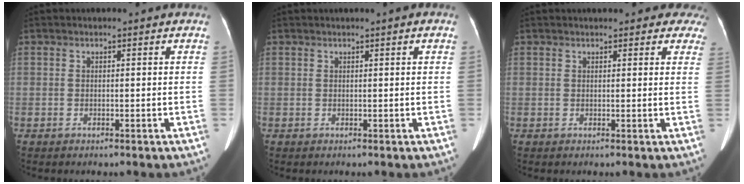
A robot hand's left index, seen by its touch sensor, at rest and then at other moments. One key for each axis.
{"total": 0.5, "fx": 0.2, "fy": -0.1, "fz": 0.5, "tx": -0.008, "ty": 0.002, "tz": 0.004}
{"total": 9.5, "fx": 8.2, "fy": 3.2, "fz": 3.6, "tx": -0.010, "ty": 0.003, "tz": 0.079}